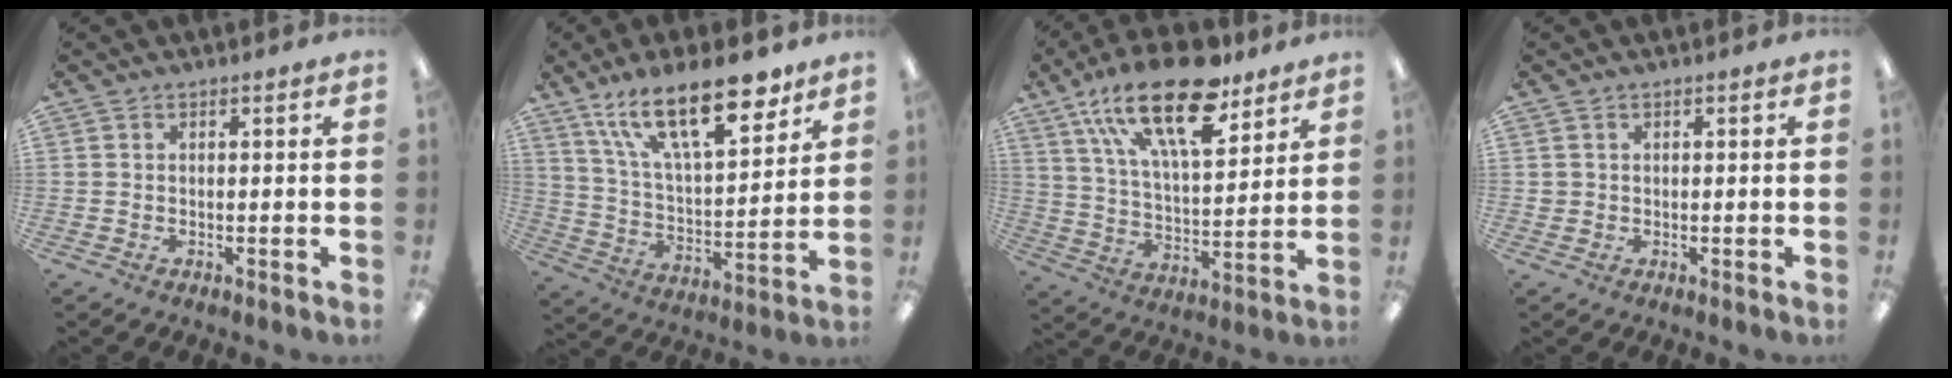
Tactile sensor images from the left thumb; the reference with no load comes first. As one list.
[{"total": 22.2, "force": [14.4, 8.7, 14.5], "torque": [-0.230, -0.074, 0.243]}, {"total": 23.1, "force": [14.6, 9.3, 15.3], "torque": [-0.261, -0.068, 0.250]}, {"total": 1.1, "force": [0.2, 1.1, 0.1], "torque": [-0.002, 0.005, 0.002]}]